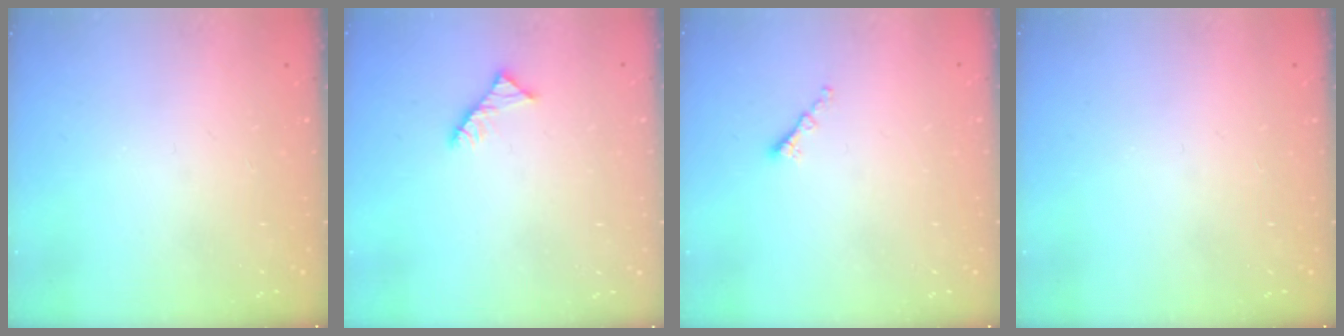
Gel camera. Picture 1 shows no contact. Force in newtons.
{"total": 2.9, "press": 2.9, "slide": 0.4}
{"total": 1.4, "press": 1.3, "slide": 0.5}
{"total": 0.0}